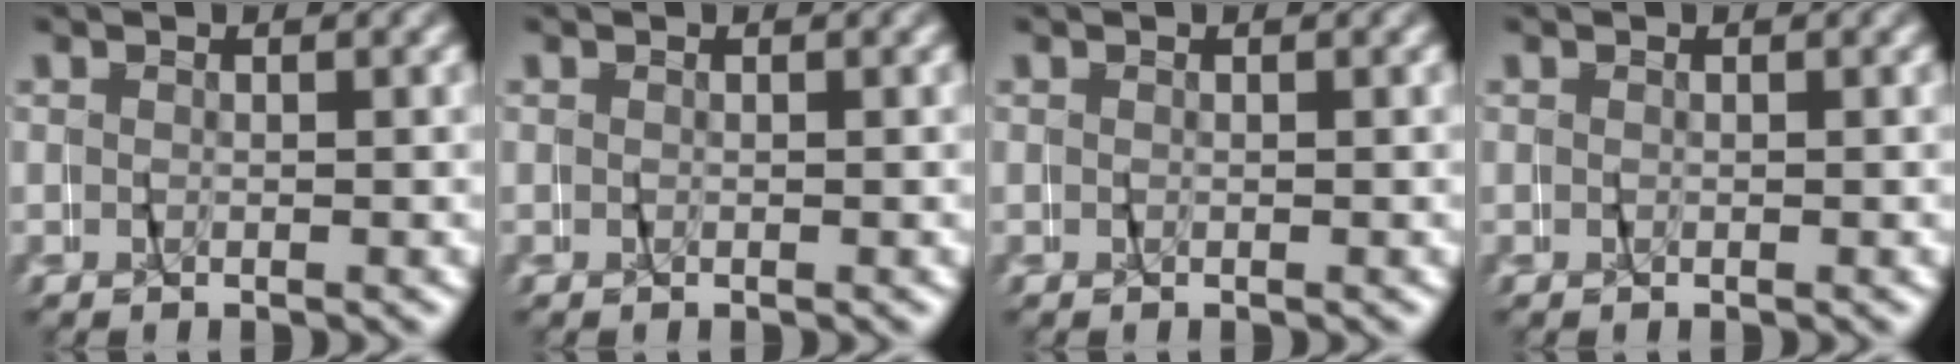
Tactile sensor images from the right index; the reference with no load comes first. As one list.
[{"total": 0.0}, {"total": 0.0}, {"total": 0.0}]